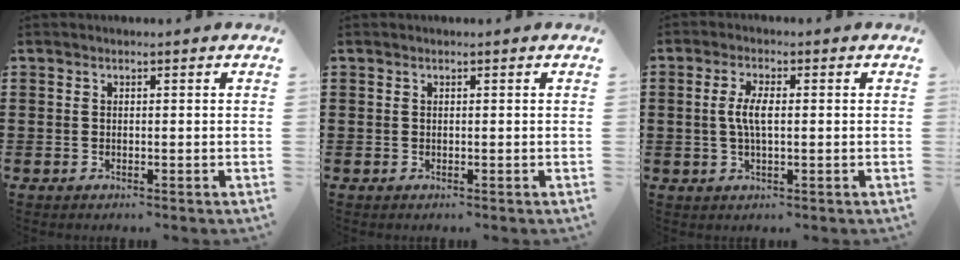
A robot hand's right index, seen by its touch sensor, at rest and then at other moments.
{"total": 0.0}
{"total": 4.1, "force": [0.0, 1.3, 3.9], "torque": [-0.087, -0.003, -0.006]}